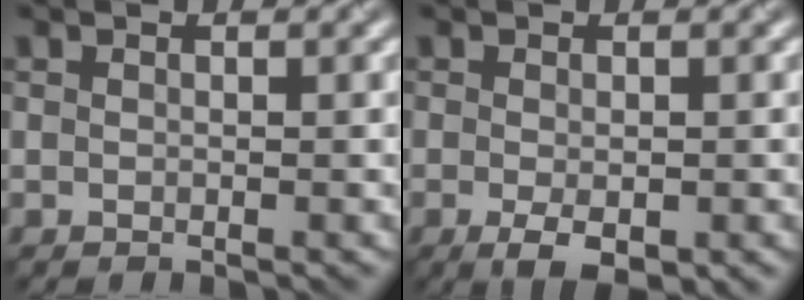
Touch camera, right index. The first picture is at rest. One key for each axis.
{"total": 3.0, "fx": -1.1, "fy": 1.1, "fz": 2.5, "tx": -0.041, "ty": -0.010, "tz": -0.014}